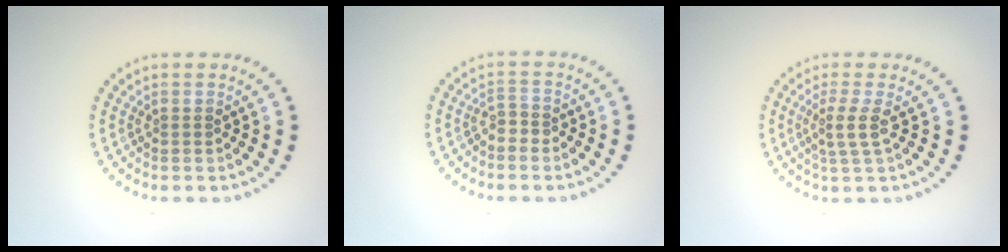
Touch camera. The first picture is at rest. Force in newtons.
{"total": 1.1, "press": 0.7, "slide": 0.8}
{"total": 2.2, "press": 1.6, "slide": 1.4}